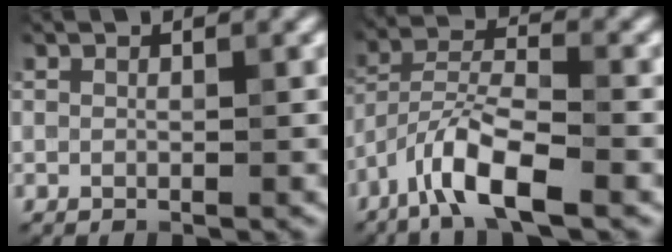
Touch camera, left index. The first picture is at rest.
{"total": 6.3, "force": [-4.0, 1.6, 4.6], "torque": [-0.086, 0.007, -0.084]}